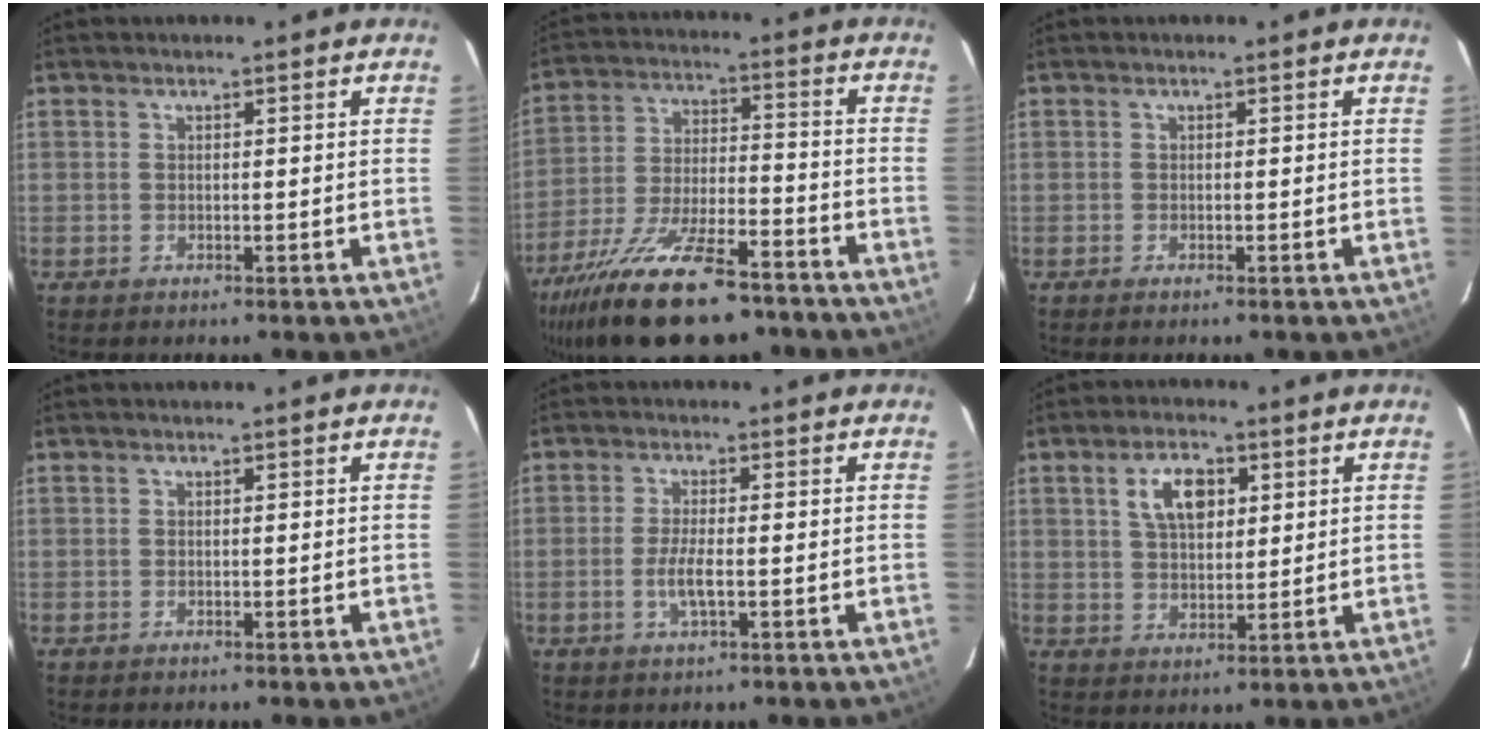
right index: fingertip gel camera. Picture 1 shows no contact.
{"total": 23.8, "force": [-17.9, 7.6, 13.8], "torque": [-0.265, -0.044, -0.281]}
{"total": 0.6, "force": [-0.5, 0.0, 0.3], "torque": [-0.006, -0.002, -0.010]}
{"total": 0.0}
{"total": 4.7, "force": [-1.3, 0.7, 4.5], "torque": [-0.090, -0.007, -0.027]}
{"total": 7.2, "force": [2.7, 3.9, 5.5], "torque": [-0.099, 0.014, 0.052]}